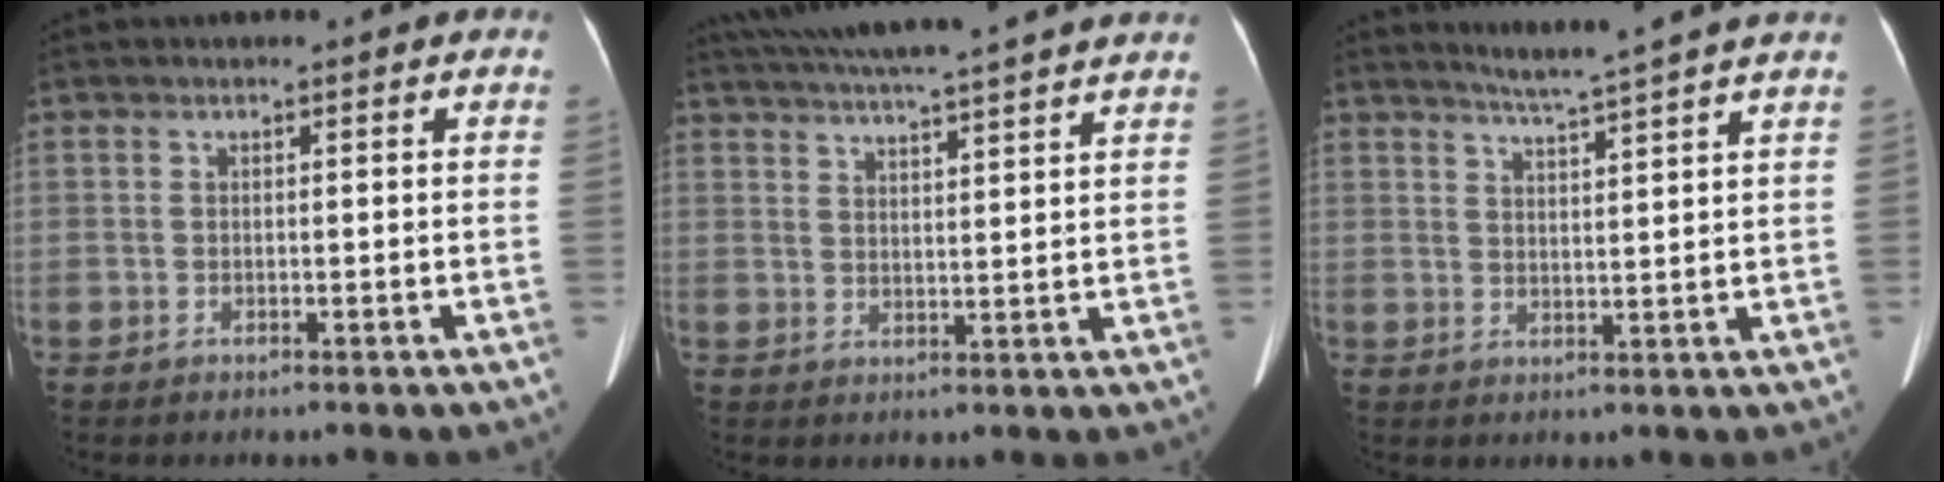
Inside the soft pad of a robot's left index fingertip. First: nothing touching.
{"total": 19.8, "force": [17.7, 0.0, 8.9], "torque": [-0.156, 0.018, 0.240]}
{"total": 8.5, "force": [7.5, -1.7, 3.6], "torque": [-0.060, 0.001, 0.100]}